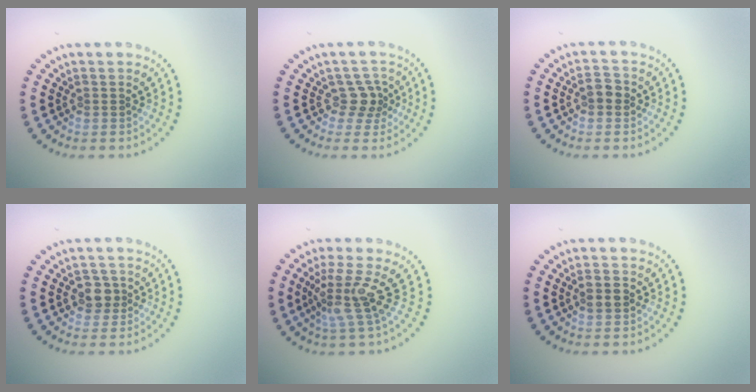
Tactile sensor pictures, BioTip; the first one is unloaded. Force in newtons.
{"total": 2.0, "press": 1.6, "slide": 1.2}
{"total": 1.7, "press": 1.7, "slide": 0.1}
{"total": 1.9, "press": 1.8, "slide": 0.8}
{"total": 3.6, "press": 2.5, "slide": 2.5}
{"total": 1.7, "press": 1.7, "slide": 0.1}